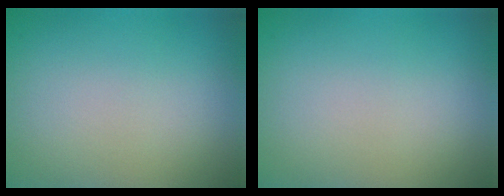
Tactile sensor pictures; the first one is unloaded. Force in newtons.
{"total": 0.0}